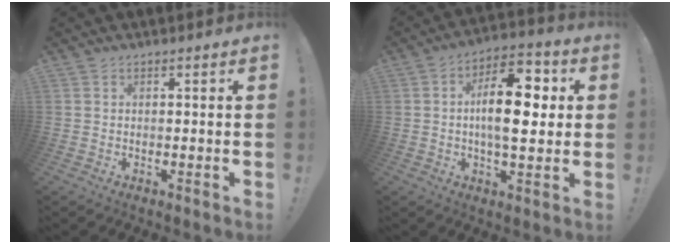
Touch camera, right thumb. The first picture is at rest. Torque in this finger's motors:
{"motor_torque": [1.71, 2.62, 0.92, -0.63, 0.07]}